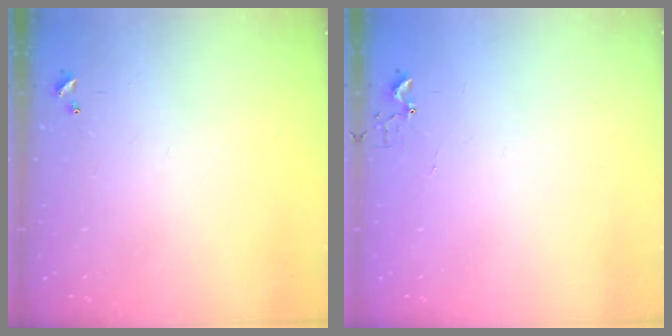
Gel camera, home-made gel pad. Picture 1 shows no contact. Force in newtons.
{"total": 2.9, "press": 2.9, "slide": 0.3}